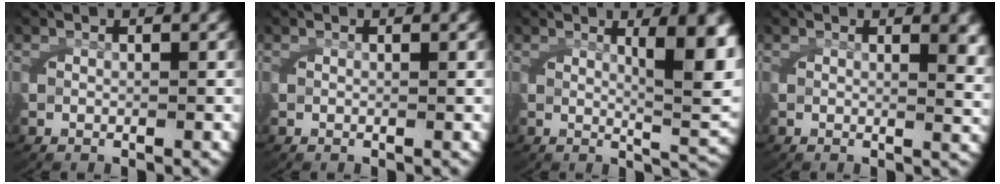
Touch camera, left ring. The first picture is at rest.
{"total": 0.0}
{"total": 6.9, "force": [1.7, 1.8, 6.5], "torque": [-0.084, -0.007, 0.033]}
{"total": 2.1, "force": [1.1, 0.1, 1.8], "torque": [-0.032, -0.009, 0.019]}